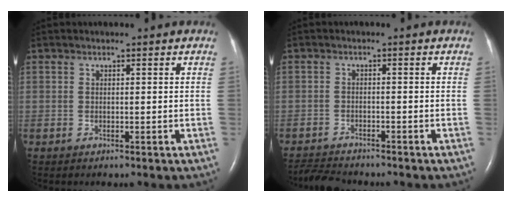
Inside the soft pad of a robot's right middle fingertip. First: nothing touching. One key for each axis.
{"total": 4.6, "fx": -4.4, "fy": 0.6, "fz": 1.0, "tx": -0.018, "ty": -0.015, "tz": -0.073}